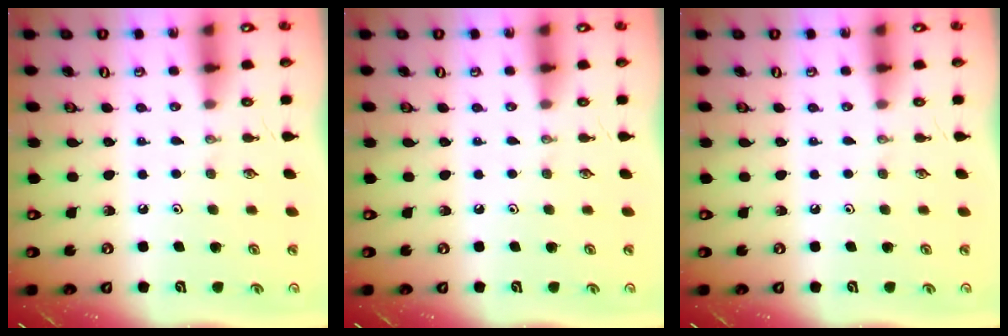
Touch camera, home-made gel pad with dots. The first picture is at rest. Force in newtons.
{"total": 0.0}
{"total": 0.0}